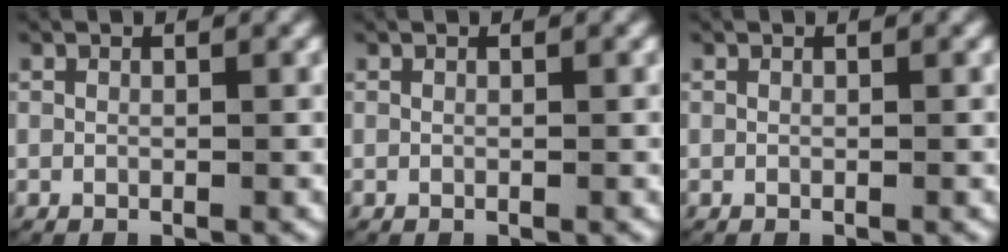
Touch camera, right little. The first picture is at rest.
{"total": 0.0}
{"total": 0.0}